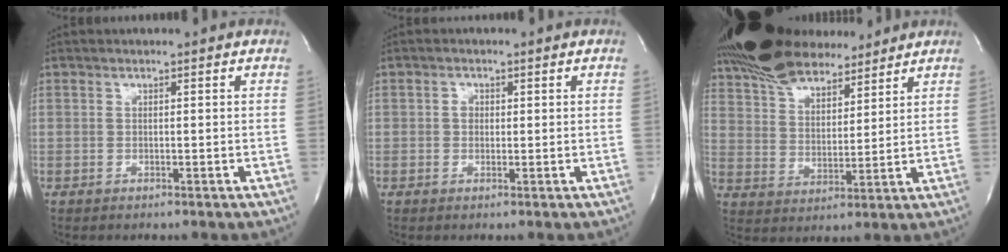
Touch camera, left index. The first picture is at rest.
{"total": 1.5, "force": [0.0, 1.3, 0.7], "torque": [-0.012, -0.002, -0.002]}
{"total": 16.1, "force": [13.6, 5.5, 6.5], "torque": [-0.125, 0.027, 0.246]}